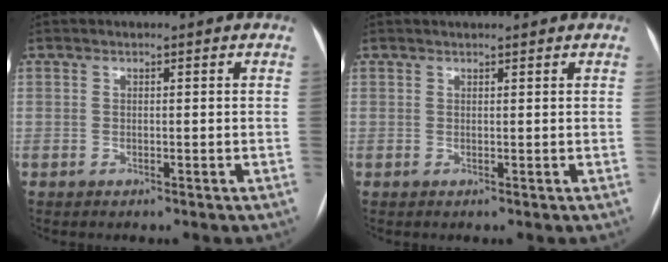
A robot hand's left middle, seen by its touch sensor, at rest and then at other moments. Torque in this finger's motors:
{"motor_torque": [0.11, -0.09, -0.04, 0.00]}